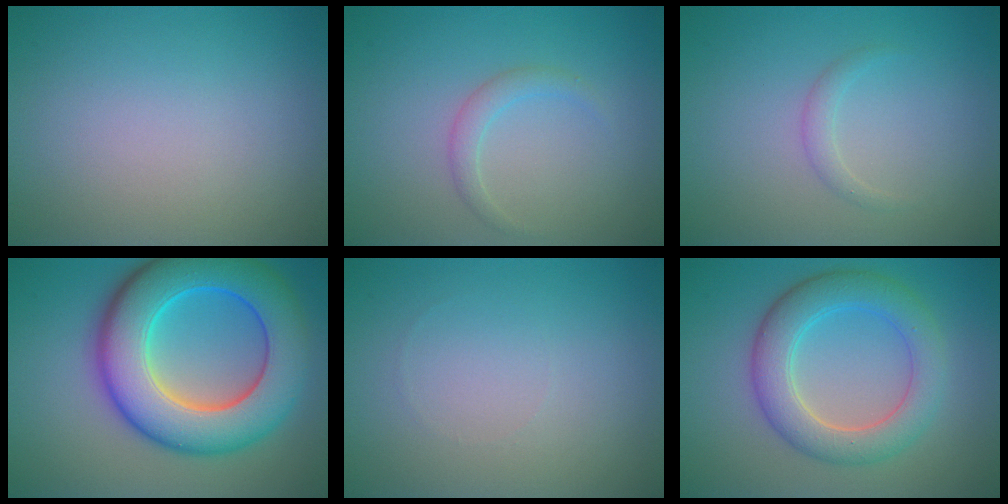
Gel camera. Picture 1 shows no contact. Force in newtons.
{"total": 1.4, "press": 1.4, "slide": 0.0}
{"total": 1.1, "press": 1.1, "slide": 0.1}
{"total": 11.8, "press": 11.8, "slide": 0.2}
{"total": 0.0}
{"total": 5.6, "press": 5.6, "slide": 0.5}